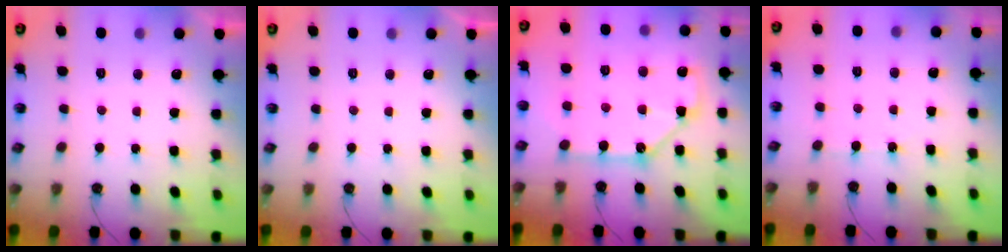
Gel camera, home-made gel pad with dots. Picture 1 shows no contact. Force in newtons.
{"total": 0.0}
{"total": 11.6, "press": 11.5, "slide": 1.2}
{"total": 3.8, "press": 3.8, "slide": 0.4}